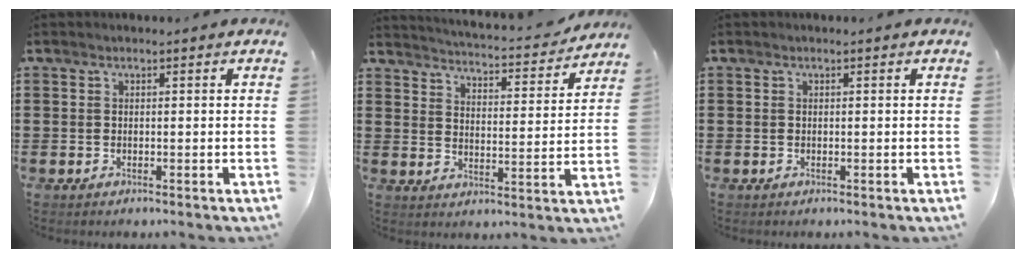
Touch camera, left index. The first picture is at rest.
{"total": 3.8, "force": [3.8, -0.4, 0.6], "torque": [-0.035, -0.034, 0.058]}
{"total": 0.0}